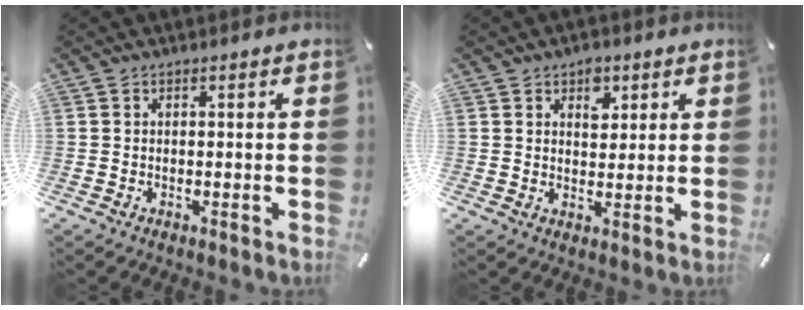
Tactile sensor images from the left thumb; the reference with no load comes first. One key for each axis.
{"total": 4.4, "fx": 2.2, "fy": 3.0, "fz": 2.3, "tx": -0.012, "ty": -0.011, "tz": 0.031}